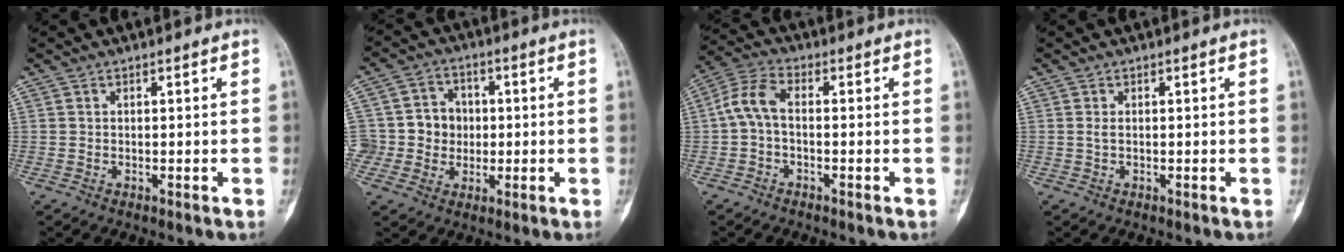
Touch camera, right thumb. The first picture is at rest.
{"total": 8.7, "force": [-0.2, 8.4, 2.4], "torque": [0.002, 0.017, -0.005]}
{"total": 5.8, "force": [-0.6, 2.9, 5.0], "torque": [-0.110, 0.022, -0.022]}
{"total": 0.7, "force": [0.0, 0.2, 0.6], "torque": [-0.019, -0.003, 0.002]}